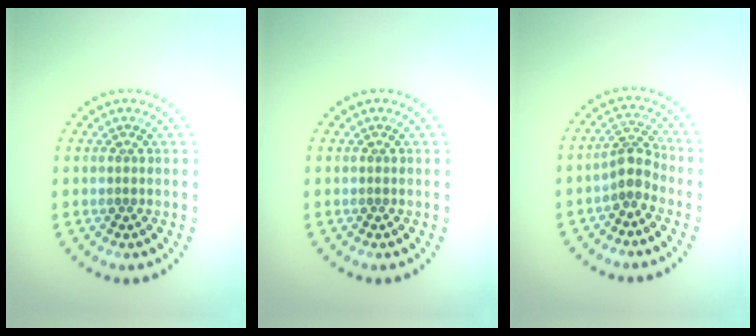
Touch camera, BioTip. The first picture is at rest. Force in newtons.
{"total": 0.0}
{"total": 2.7, "press": 2.1, "slide": 1.7}